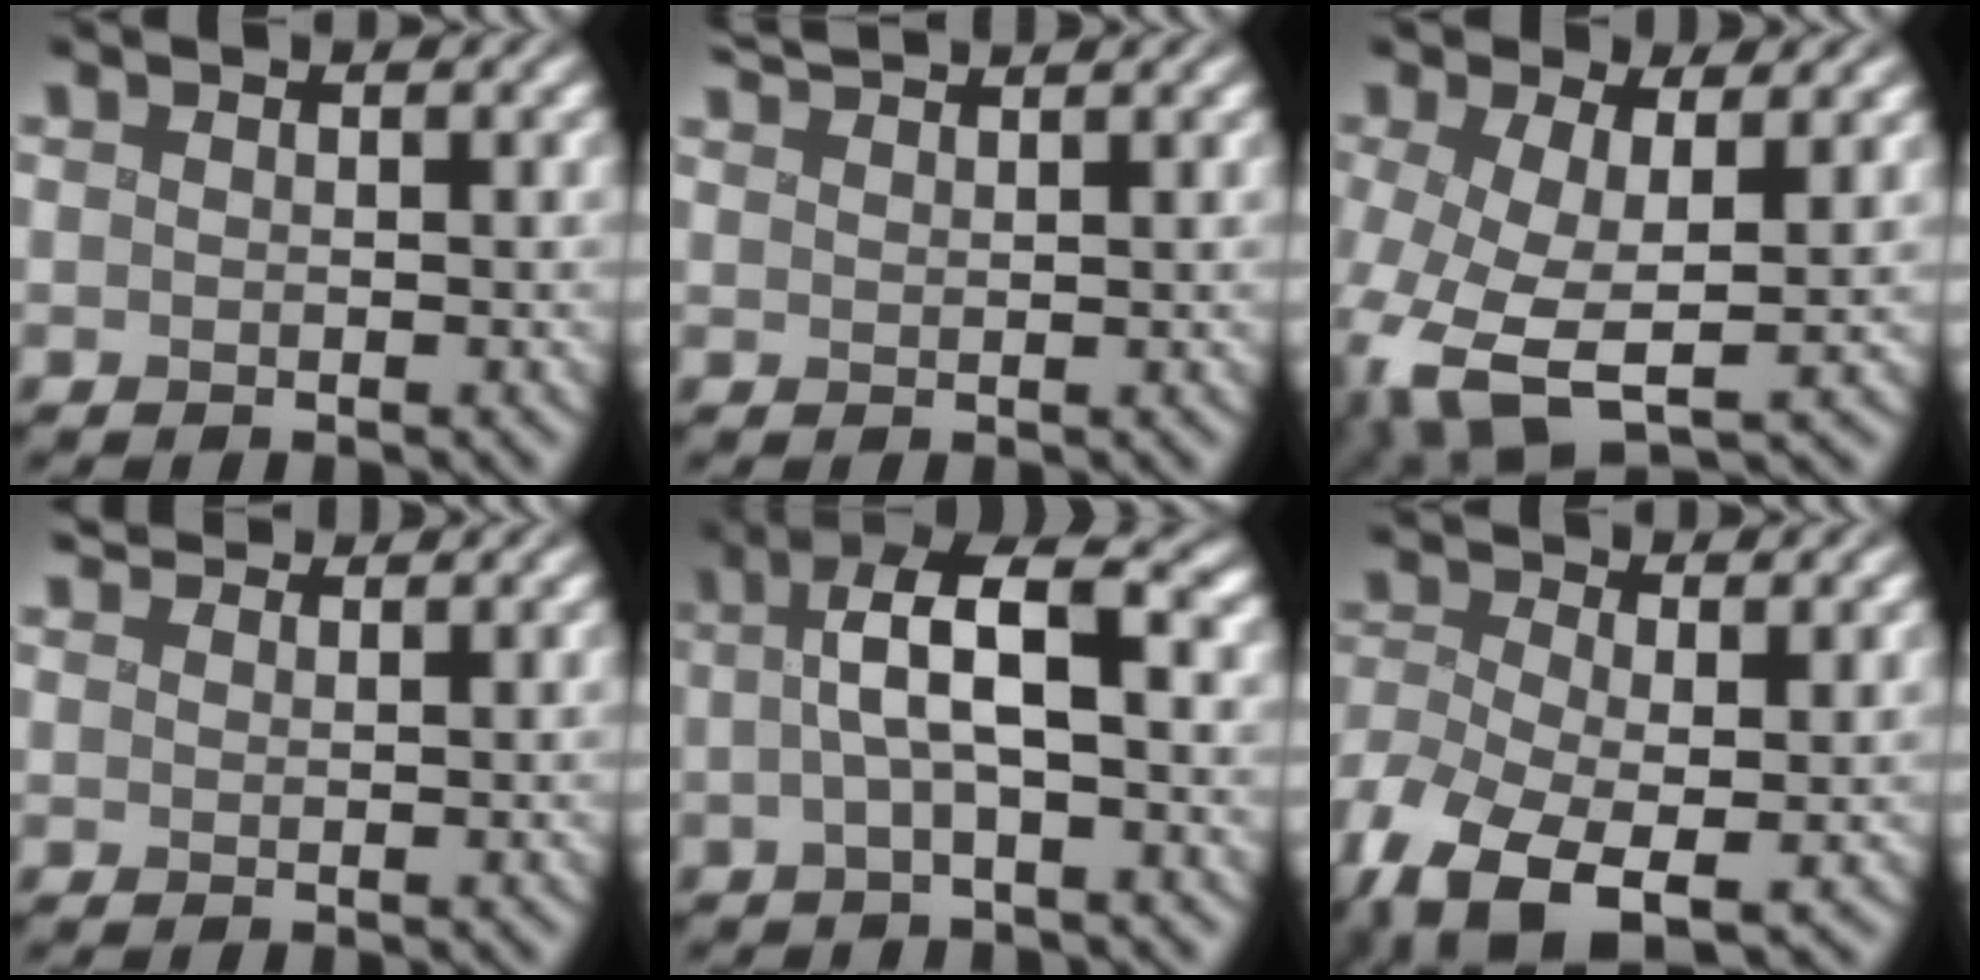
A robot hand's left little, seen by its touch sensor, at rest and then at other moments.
{"total": 2.4, "force": [2.3, 0.1, 0.7], "torque": [-0.004, 0.011, 0.038]}
{"total": 7.6, "force": [-1.4, 4.1, 6.2], "torque": [-0.154, -0.014, -0.020]}
{"total": 4.0, "force": [3.6, 1.2, 1.3], "torque": [-0.023, 0.017, 0.042]}
{"total": 5.6, "force": [0.4, 1.5, 5.4], "torque": [-0.104, 0.017, 0.004]}
{"total": 8.8, "force": [-4.8, 4.1, 6.2], "torque": [-0.149, -0.034, -0.077]}